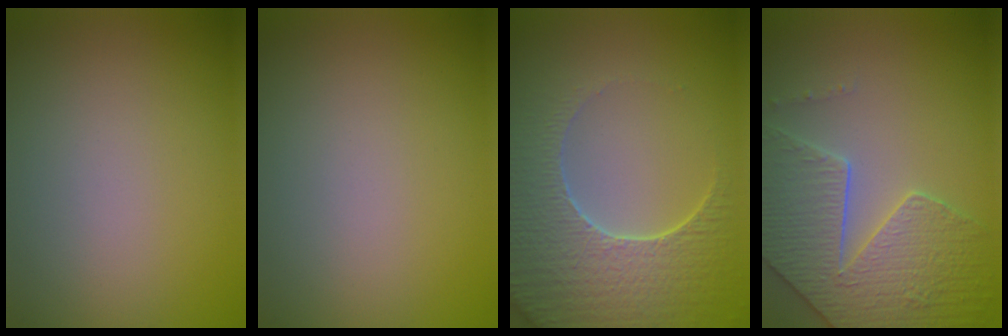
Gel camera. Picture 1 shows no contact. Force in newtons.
{"total": 0.0}
{"total": 6.6, "press": 5.4, "slide": 3.8}
{"total": 6.6, "press": 5.7, "slide": 3.4}